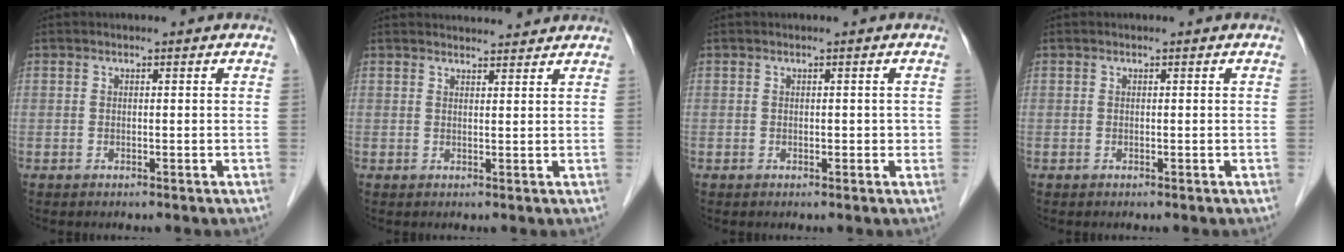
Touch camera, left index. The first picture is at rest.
{"total": 6.2, "force": [6.0, 0.8, 1.0], "torque": [-0.011, 0.023, 0.068]}
{"total": 1.1, "force": [0.0, 0.8, 0.8], "torque": [-0.005, 0.004, -0.003]}
{"total": 0.0}